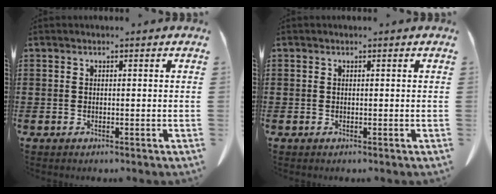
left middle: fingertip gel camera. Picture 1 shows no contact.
{"total": 0.0}